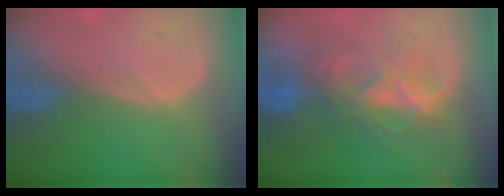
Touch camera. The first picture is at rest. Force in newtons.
{"total": 7.9, "press": 7.2, "slide": 3.3}